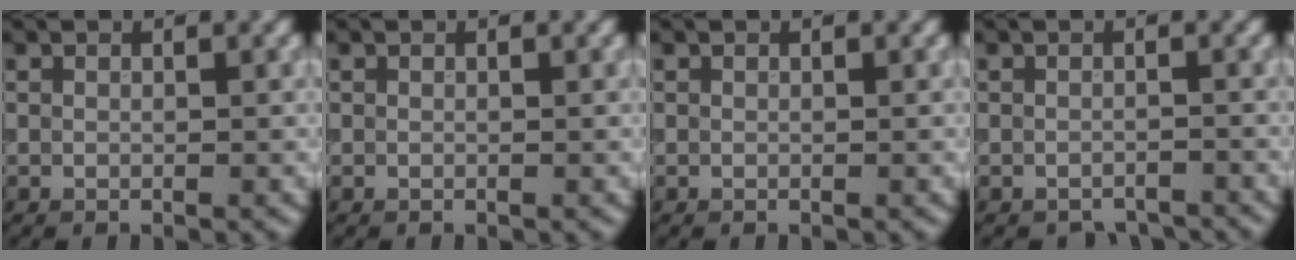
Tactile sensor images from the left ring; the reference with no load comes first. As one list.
[{"total": 0.0}, {"total": 0.0}, {"total": 2.2, "force": [-2.1, 0.4, 0.2], "torque": [0.001, -0.002, -0.029]}]